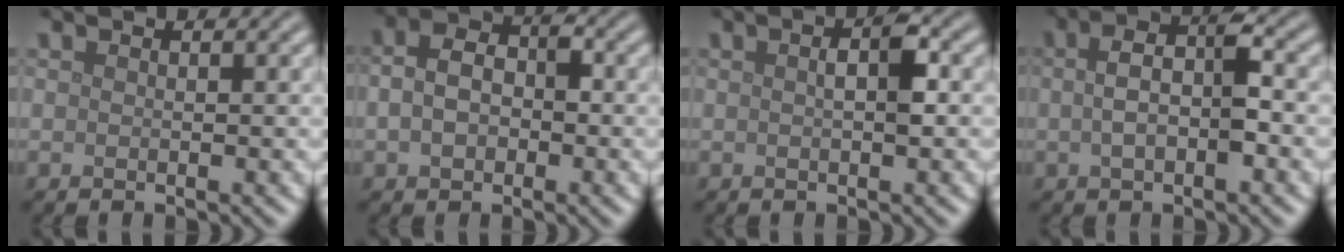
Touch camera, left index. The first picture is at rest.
{"total": 4.0, "force": [-0.3, 2.8, 2.9], "torque": [-0.052, 0.005, -0.010]}
{"total": 2.4, "force": [0.3, 0.5, 2.3], "torque": [-0.039, 0.008, 0.002]}
{"total": 4.5, "force": [-0.1, 1.8, 4.1], "torque": [-0.081, 0.008, -0.005]}